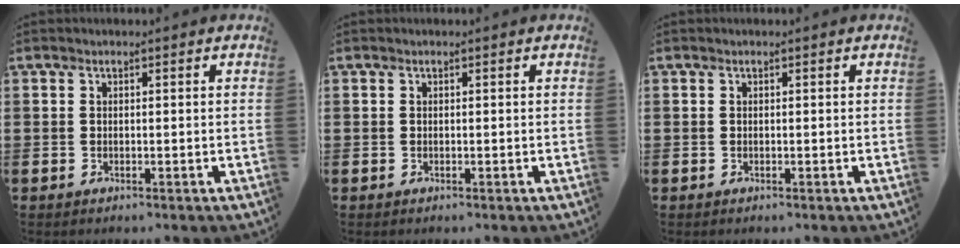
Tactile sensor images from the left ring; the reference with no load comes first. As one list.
[{"total": 0.0}, {"total": 0.0}]